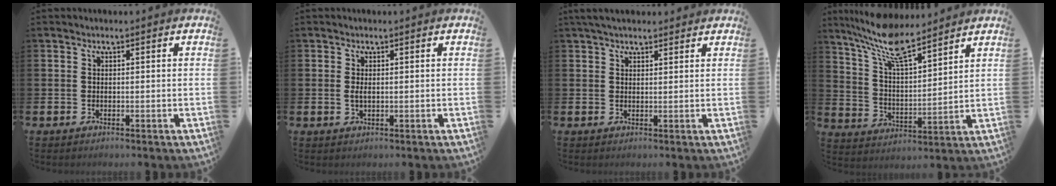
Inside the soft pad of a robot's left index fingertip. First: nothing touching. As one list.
[{"total": 1.1, "force": [0.1, 0.4, 1.0], "torque": [-0.016, 0.001, 0.000]}, {"total": 3.2, "force": [2.8, 1.1, 1.1], "torque": [-0.013, -0.007, 0.048]}, {"total": 9.6, "force": [8.5, 1.6, 4.2], "torque": [-0.105, -0.044, 0.151]}]